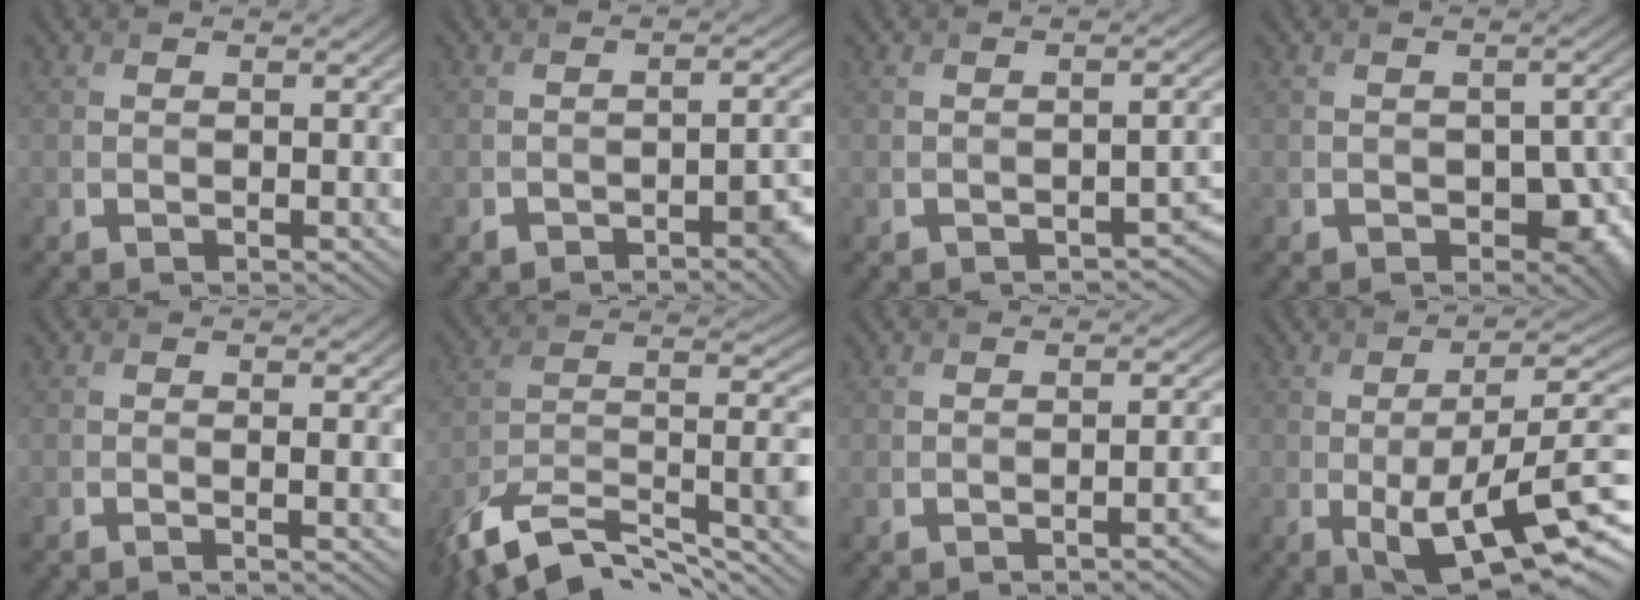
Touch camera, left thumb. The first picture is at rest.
{"total": 3.7, "force": [-2.3, 1.3, 2.6], "torque": [-0.034, 0.004, -0.033]}
{"total": 2.4, "force": [-1.7, 0.9, 1.5], "torque": [-0.016, -0.002, -0.018]}
{"total": 5.2, "force": [-1.7, 3.4, 3.5], "torque": [-0.043, -0.018, -0.020]}
{"total": 1.2, "force": [-0.3, 0.1, 1.1], "torque": [-0.017, 0.000, -0.010]}
{"total": 14.6, "force": [-9.1, 6.5, 9.5], "torque": [-0.204, -0.015, -0.156]}
{"total": 2.5, "force": [-1.2, 0.6, 2.1], "torque": [-0.024, 0.007, -0.023]}
{"total": 11.6, "force": [-3.0, 3.7, 10.6], "torque": [-0.176, -0.009, -0.042]}